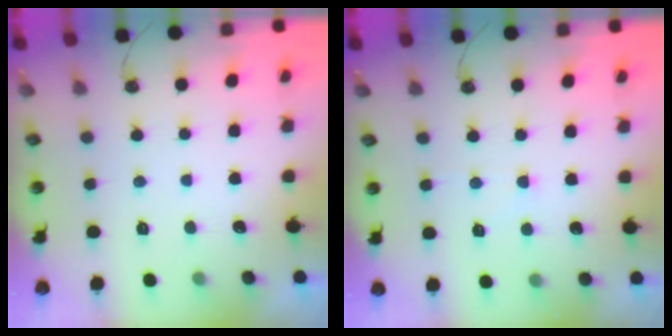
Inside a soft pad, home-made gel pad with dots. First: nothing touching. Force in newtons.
{"total": 3.4, "press": 3.3, "slide": 0.5}